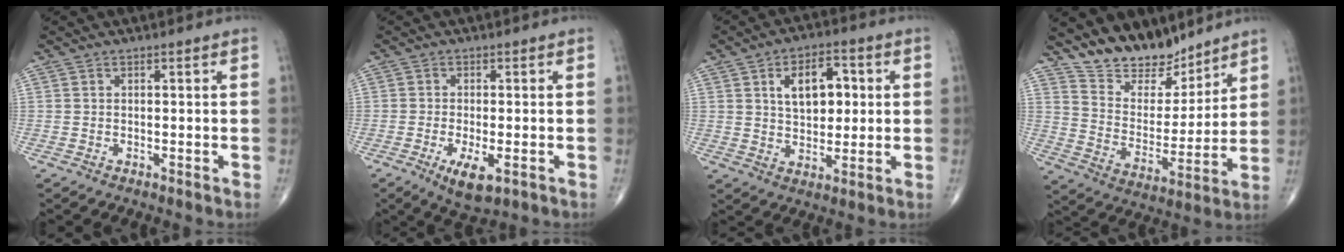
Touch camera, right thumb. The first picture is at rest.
{"total": 6.2, "force": [-2.5, 2.2, 5.2], "torque": [-0.091, -0.013, -0.037]}
{"total": 10.1, "force": [2.5, 6.1, 7.6], "torque": [-0.090, -0.001, 0.040]}
{"total": 13.6, "force": [11.4, 6.1, 4.2], "torque": [-0.034, -0.085, 0.208]}